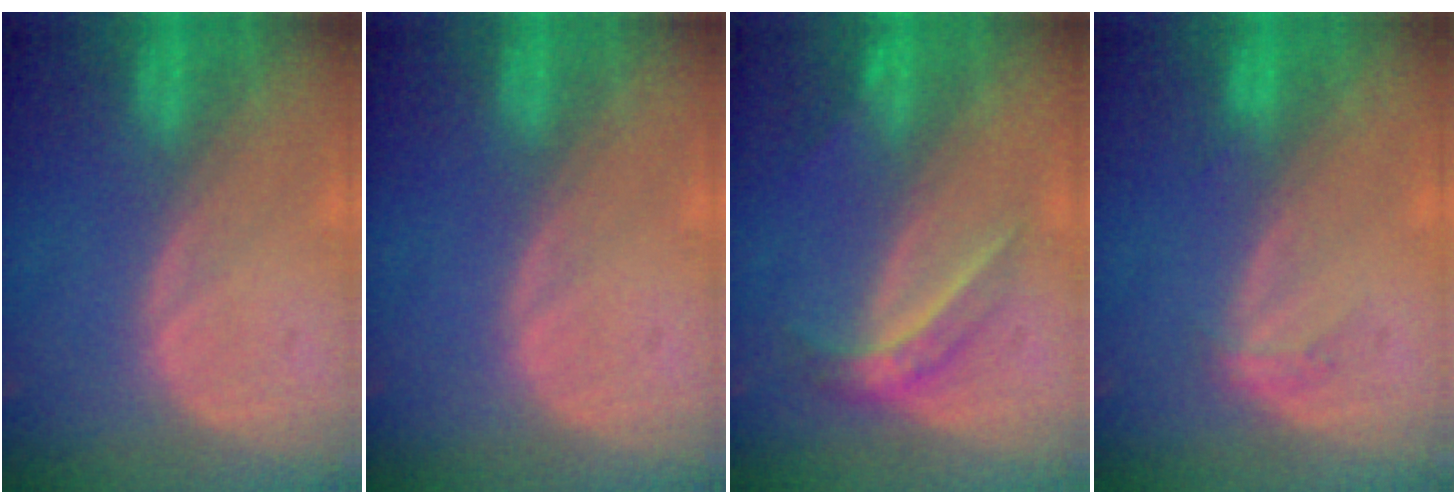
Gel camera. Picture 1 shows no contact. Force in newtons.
{"total": 0.0}
{"total": 4.6, "press": 4.0, "slide": 2.3}
{"total": 1.5, "press": 1.4, "slide": 0.3}